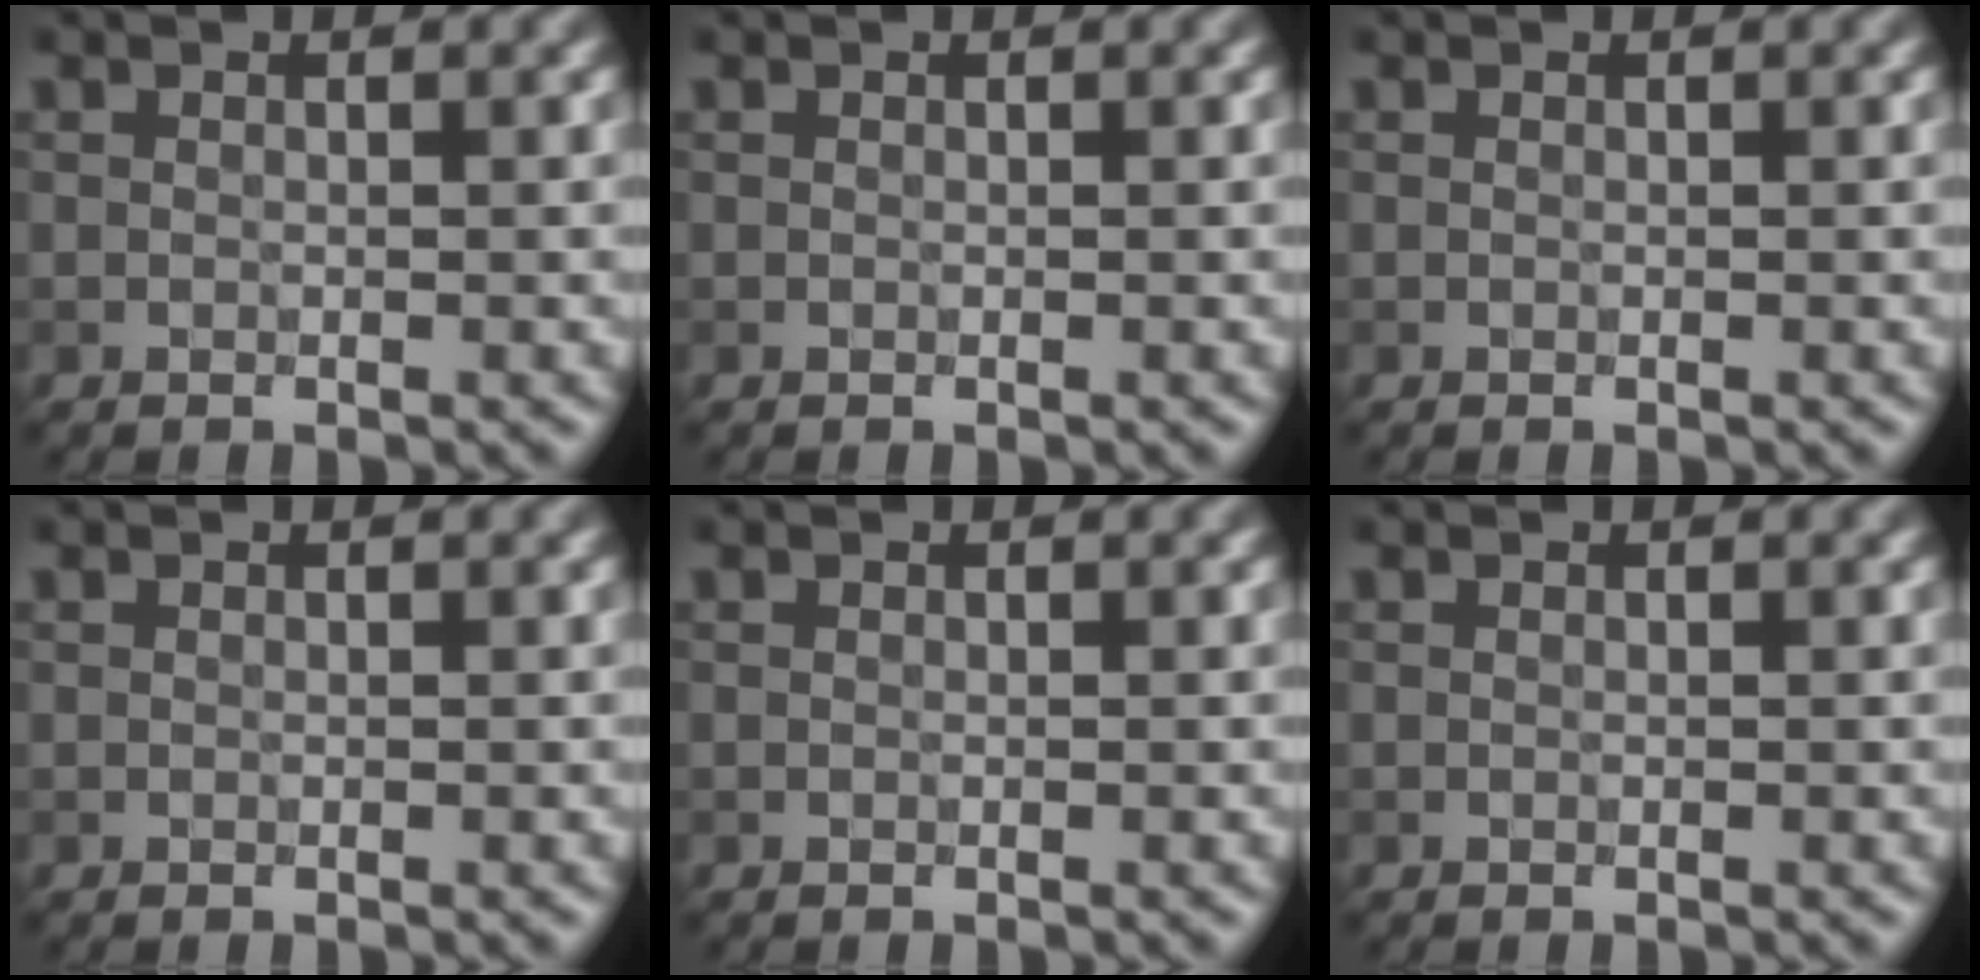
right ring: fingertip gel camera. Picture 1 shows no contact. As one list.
[{"total": 0.0}, {"total": 0.0}, {"total": 0.0}, {"total": 0.0}, {"total": 0.0}]